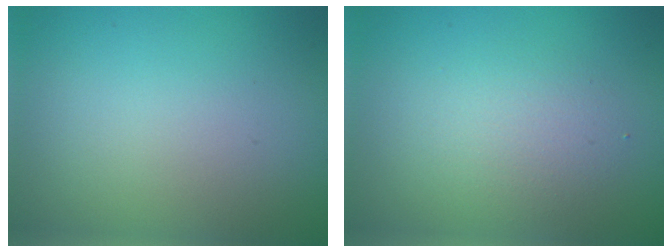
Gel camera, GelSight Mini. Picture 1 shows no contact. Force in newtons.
{"total": 2.3, "press": 2.3, "slide": 0.2}